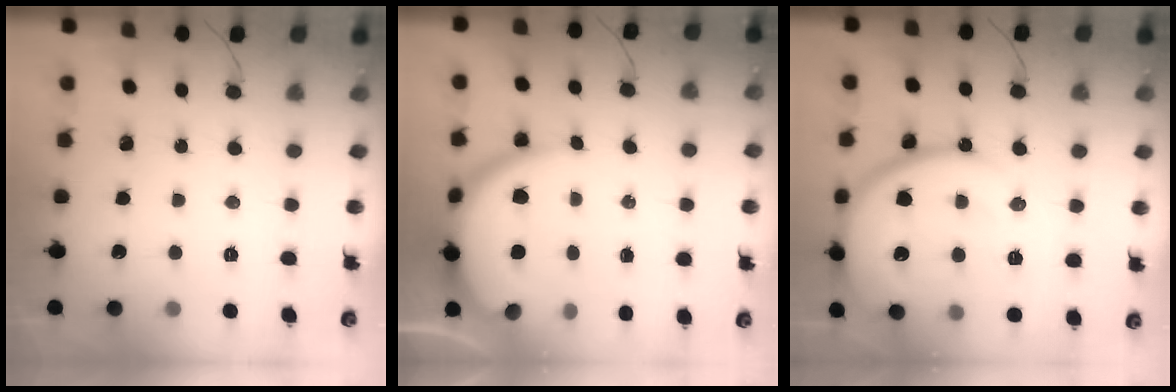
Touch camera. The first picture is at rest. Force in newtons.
{"total": 10.4, "press": 10.3, "slide": 1.2}
{"total": 20.0, "press": 19.9, "slide": 1.8}